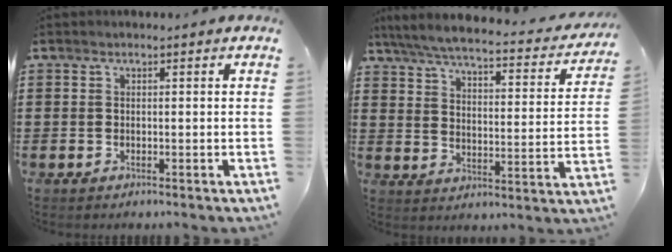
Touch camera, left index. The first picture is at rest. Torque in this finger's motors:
{"motor_torque": [1.36, -0.78, 0.53, 0.12]}